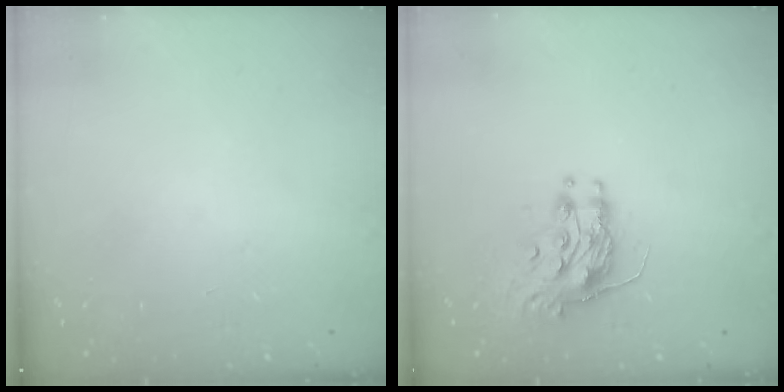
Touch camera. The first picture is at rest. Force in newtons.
{"total": 9.2, "press": 9.2, "slide": 0.5}